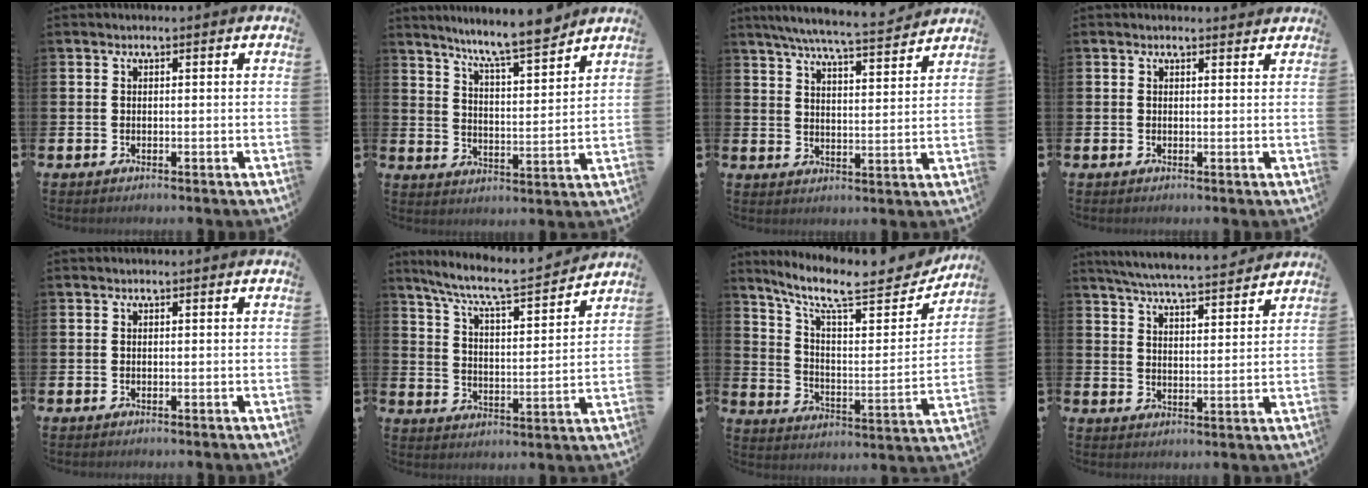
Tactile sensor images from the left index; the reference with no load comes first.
{"total": 8.1, "force": [7.5, 0.1, 3.1], "torque": [-0.071, -0.052, 0.127]}
{"total": 6.6, "force": [6.3, 0.1, 2.1], "torque": [-0.054, -0.044, 0.109]}
{"total": 0.8, "force": [0.8, 0.2, 0.1], "torque": [0.007, -0.001, 0.012]}
{"total": 0.0}
{"total": 8.0, "force": [7.3, 0.8, 3.3], "torque": [-0.096, -0.050, 0.123]}
{"total": 10.4, "force": [8.7, 2.6, 5.1], "torque": [-0.115, -0.066, 0.142]}
{"total": 6.0, "force": [5.8, 0.0, 1.4], "torque": [-0.042, -0.042, 0.100]}